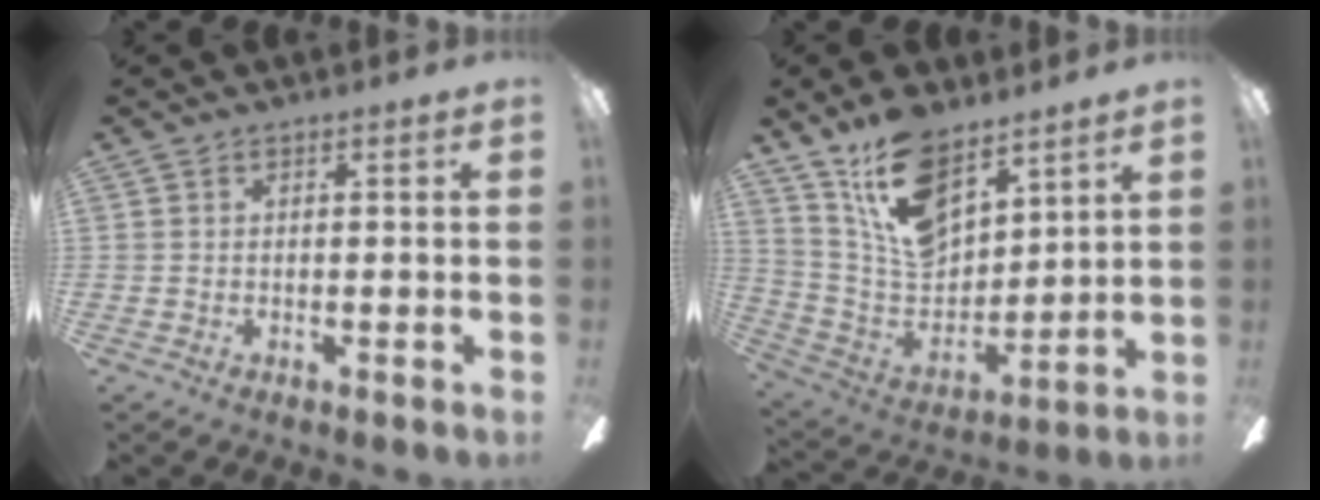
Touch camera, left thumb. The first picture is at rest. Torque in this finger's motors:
{"motor_torque": [0.36, 0.35, -0.14, -0.41, 0.12]}